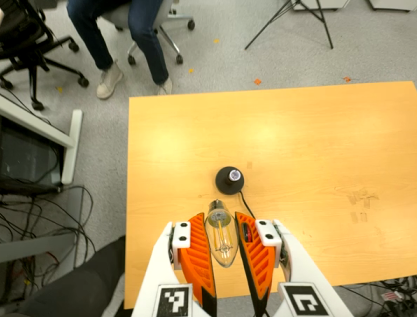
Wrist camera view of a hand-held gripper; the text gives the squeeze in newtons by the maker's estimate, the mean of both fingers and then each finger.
{"total": 14.0, "left": 15.4, "right": 12.6}